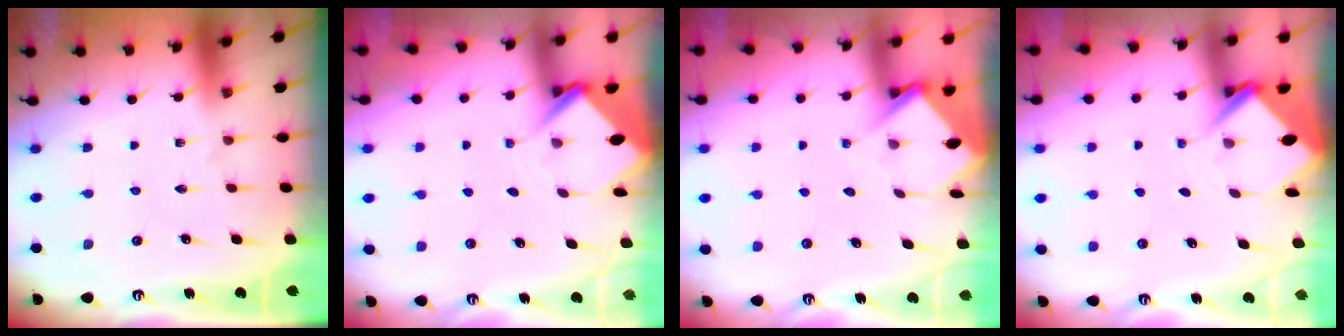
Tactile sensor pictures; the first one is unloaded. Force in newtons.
{"total": 3.9, "press": 3.9, "slide": 0.2}
{"total": 4.0, "press": 4.0, "slide": 0.3}
{"total": 3.8, "press": 3.8, "slide": 0.2}